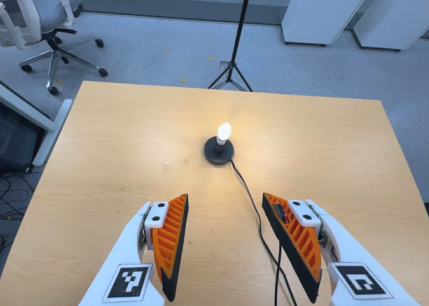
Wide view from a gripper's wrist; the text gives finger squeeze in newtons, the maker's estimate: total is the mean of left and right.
{"total": 0.0}